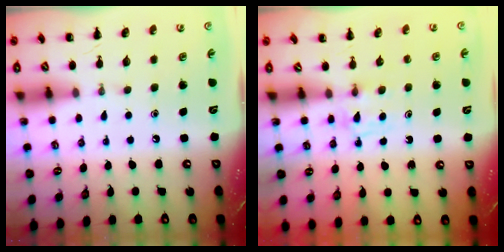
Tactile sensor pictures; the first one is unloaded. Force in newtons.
{"total": 3.7, "press": 3.5, "slide": 1.4}